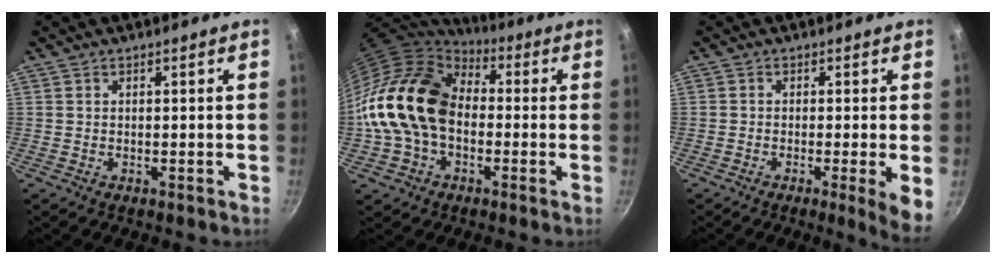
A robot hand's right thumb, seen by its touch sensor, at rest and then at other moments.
{"total": 19.0, "force": [-0.9, 13.9, 13.0], "torque": [-0.220, 0.045, -0.029]}
{"total": 5.6, "force": [-1.2, 0.4, 5.4], "torque": [-0.072, -0.006, -0.019]}